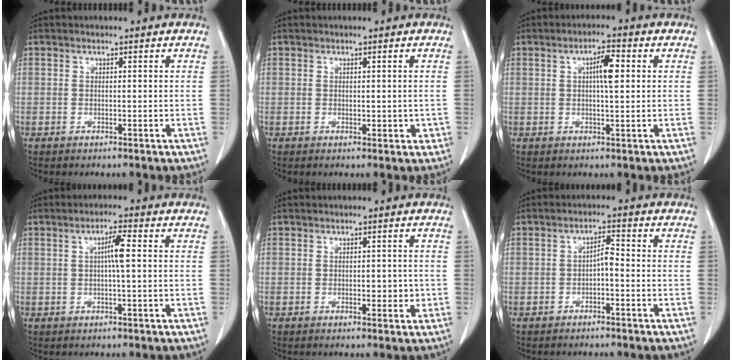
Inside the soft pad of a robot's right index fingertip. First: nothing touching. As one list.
[{"total": 1.7, "force": [-0.1, 1.2, 1.2], "torque": [-0.011, 0.000, 0.004]}, {"total": 4.3, "force": [0.8, 0.4, 4.2], "torque": [-0.073, 0.006, 0.011]}, {"total": 3.6, "force": [0.4, 0.0, 3.6], "torque": [-0.063, 0.005, 0.006]}, {"total": 2.3, "force": [-0.4, 1.3, 1.9], "torque": [-0.023, 0.002, -0.001]}, {"total": 2.4, "force": [-0.8, 0.7, 2.2], "torque": [-0.036, 0.008, -0.013]}]